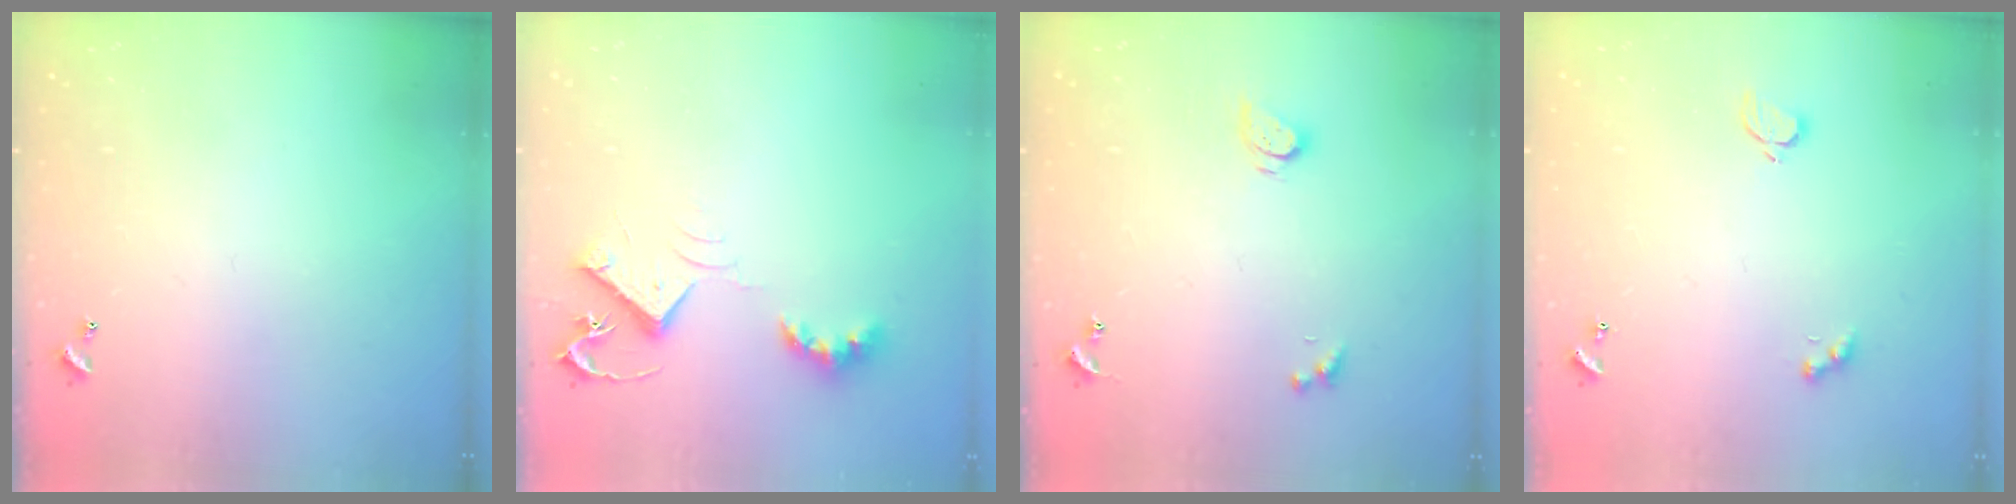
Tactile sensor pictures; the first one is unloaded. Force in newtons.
{"total": 8.2, "press": 8.2, "slide": 0.5}
{"total": 2.6, "press": 2.6, "slide": 0.2}
{"total": 2.1, "press": 2.1, "slide": 0.5}